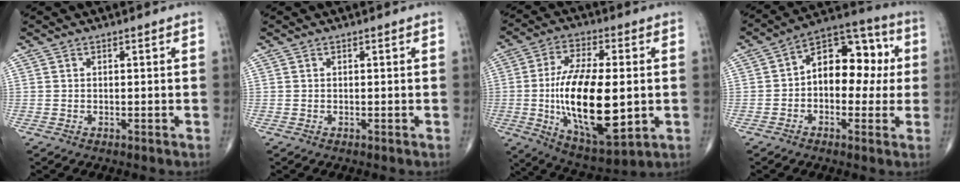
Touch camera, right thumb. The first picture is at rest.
{"total": 0.0}
{"total": 21.5, "force": [-1.8, 9.0, 19.5], "torque": [-0.341, -0.010, -0.018]}
{"total": 13.7, "force": [0.6, 8.8, 10.4], "torque": [-0.107, 0.041, -0.006]}